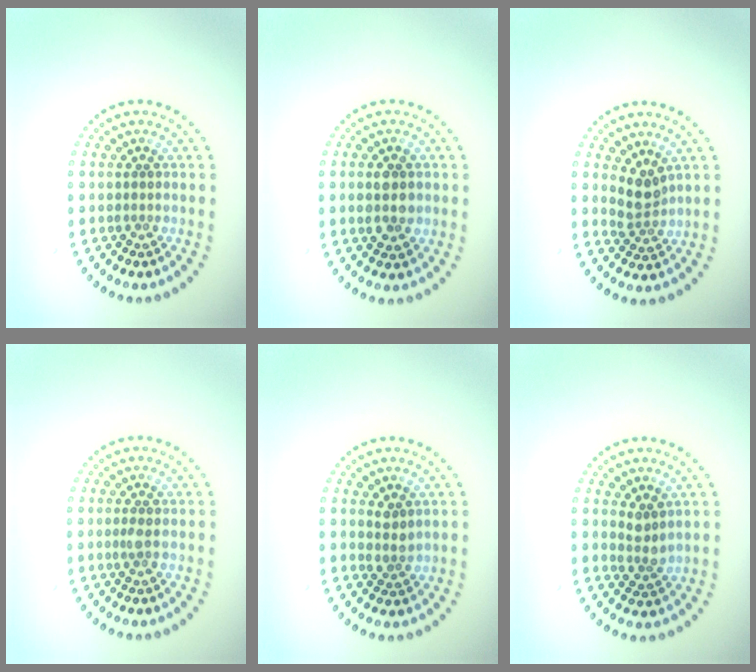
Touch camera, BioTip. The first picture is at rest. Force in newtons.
{"total": 2.8, "press": 2.8, "slide": 0.1}
{"total": 2.4, "press": 1.8, "slide": 1.5}
{"total": 0.8, "press": 0.6, "slide": 0.5}
{"total": 1.6, "press": 1.3, "slide": 0.9}
{"total": 1.8, "press": 1.4, "slide": 1.1}